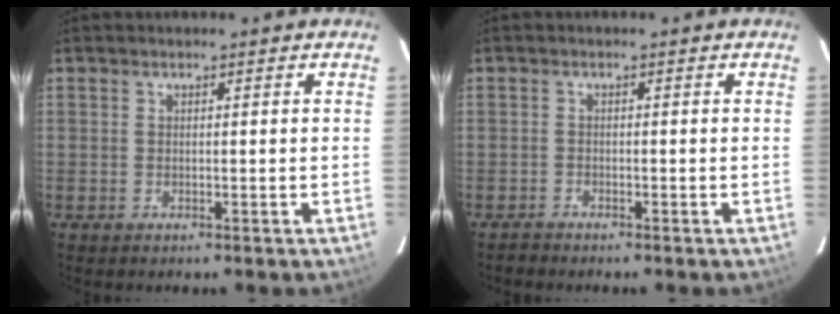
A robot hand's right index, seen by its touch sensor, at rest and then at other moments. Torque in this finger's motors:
{"motor_torque": [0.08, -0.04, 0.04, 0.01]}